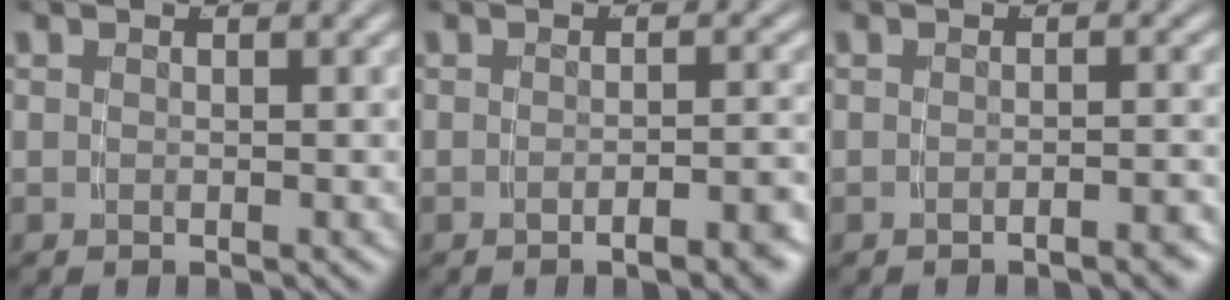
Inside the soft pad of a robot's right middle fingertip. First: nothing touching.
{"total": 2.8, "force": [-2.2, -0.1, 1.7], "torque": [-0.016, 0.006, -0.039]}
{"total": 1.7, "force": [-1.6, -0.2, 0.7], "torque": [-0.008, 0.007, -0.029]}